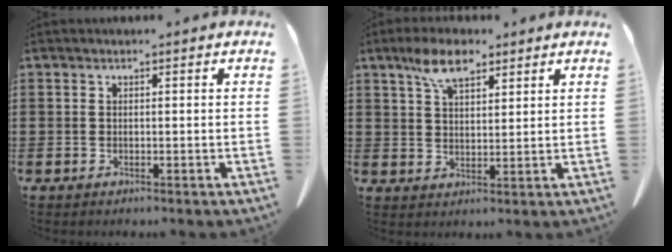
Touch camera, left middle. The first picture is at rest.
{"total": 6.7, "force": [4.4, 2.9, 4.2], "torque": [-0.094, 0.005, 0.081]}